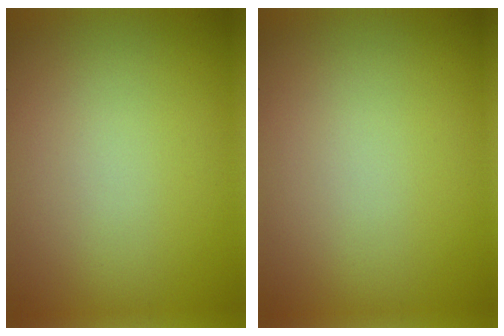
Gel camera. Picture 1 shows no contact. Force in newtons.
{"total": 0.0}